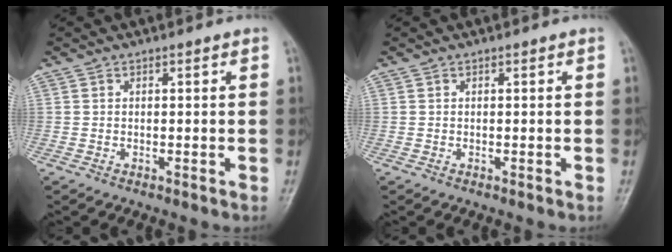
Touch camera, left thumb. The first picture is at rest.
{"total": 0.0}